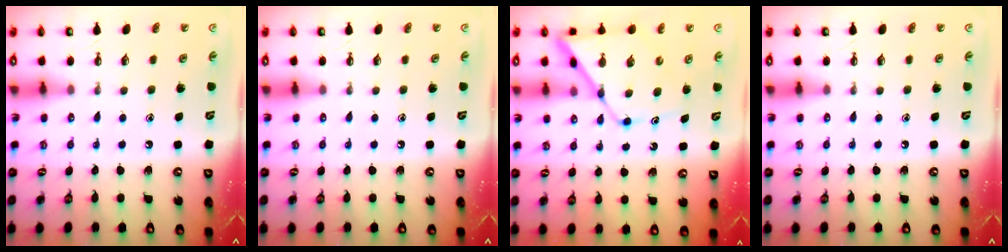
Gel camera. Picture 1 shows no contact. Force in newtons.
{"total": 0.0}
{"total": 11.4, "press": 11.4, "slide": 0.8}
{"total": 0.0}